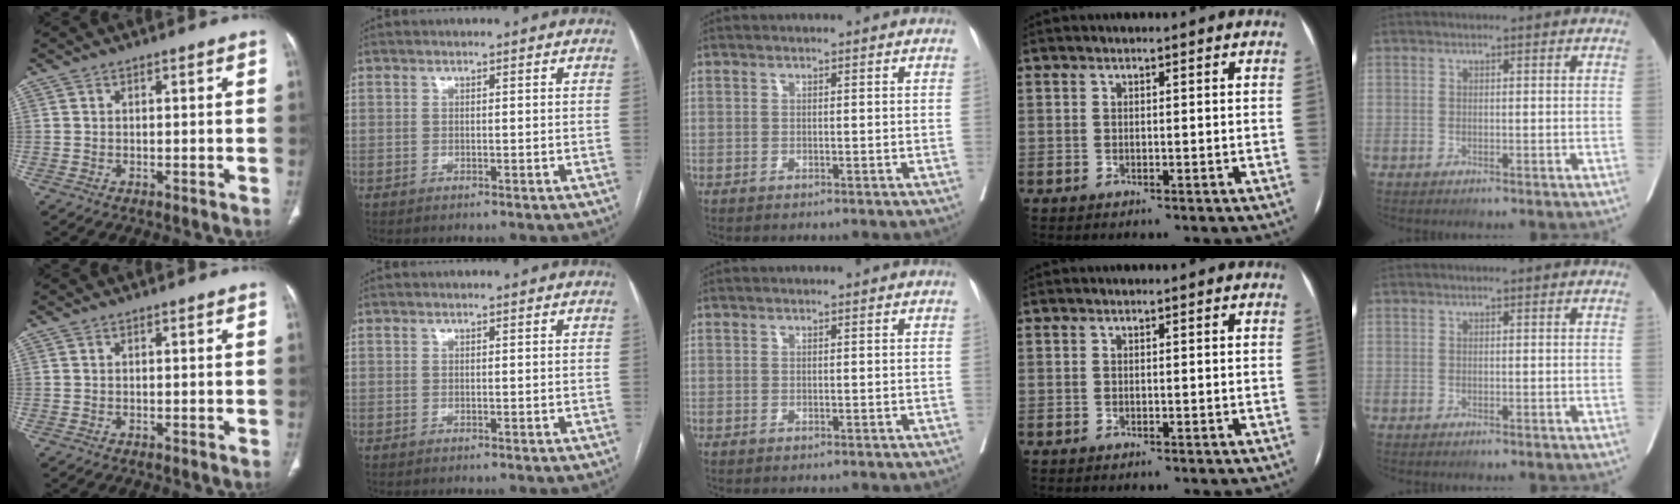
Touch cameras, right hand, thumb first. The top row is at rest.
{}